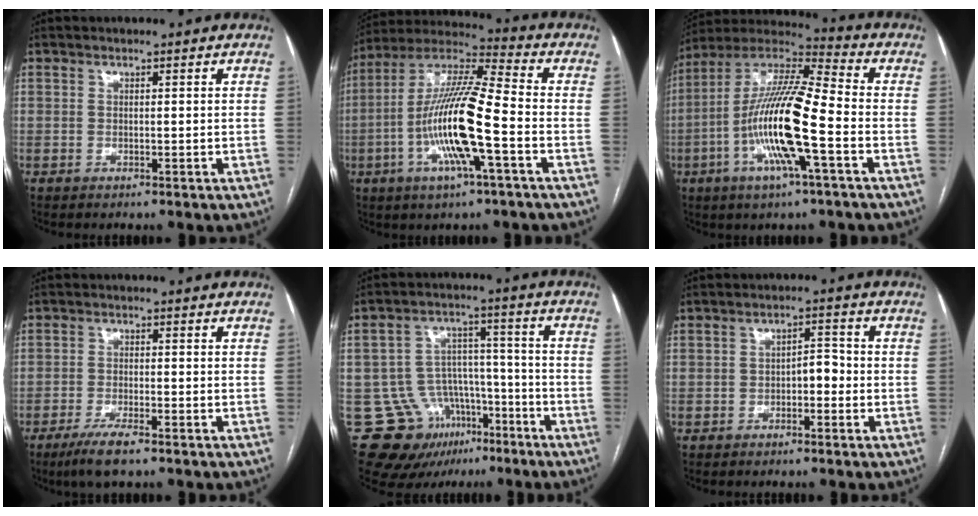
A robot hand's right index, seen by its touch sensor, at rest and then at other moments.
{"total": 16.2, "force": [-4.1, 1.4, 15.6], "torque": [-0.309, 0.001, -0.080]}
{"total": 17.3, "force": [-4.5, 1.7, 16.6], "torque": [-0.329, -0.001, -0.087]}
{"total": 5.1, "force": [-3.6, 0.7, 3.6], "torque": [-0.074, -0.012, -0.064]}
{"total": 13.2, "force": [-7.7, 10.1, 3.5], "torque": [-0.051, 0.072, -0.104]}
{"total": 3.2, "force": [-1.0, 1.5, 2.7], "torque": [-0.038, 0.015, -0.016]}